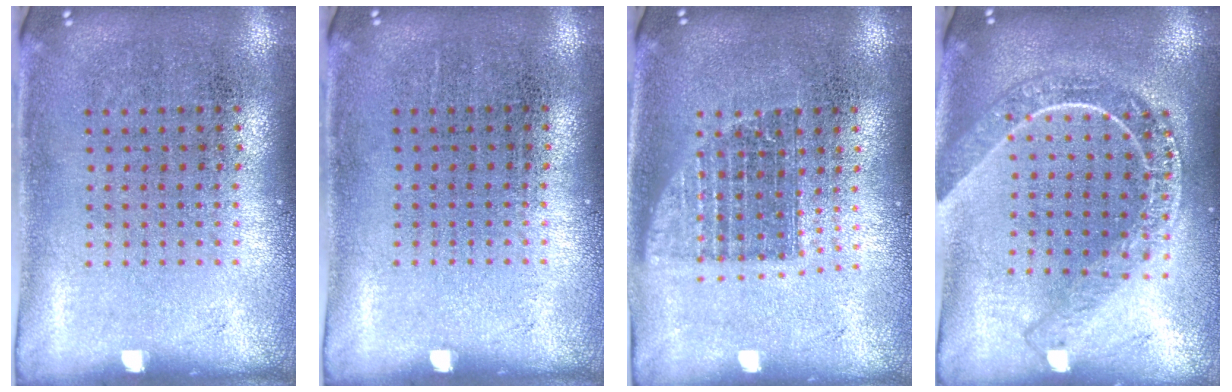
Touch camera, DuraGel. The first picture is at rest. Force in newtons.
{"total": 0.0}
{"total": 1.3, "press": 1.1, "slide": 0.7}
{"total": 2.2, "press": 1.9, "slide": 1.1}